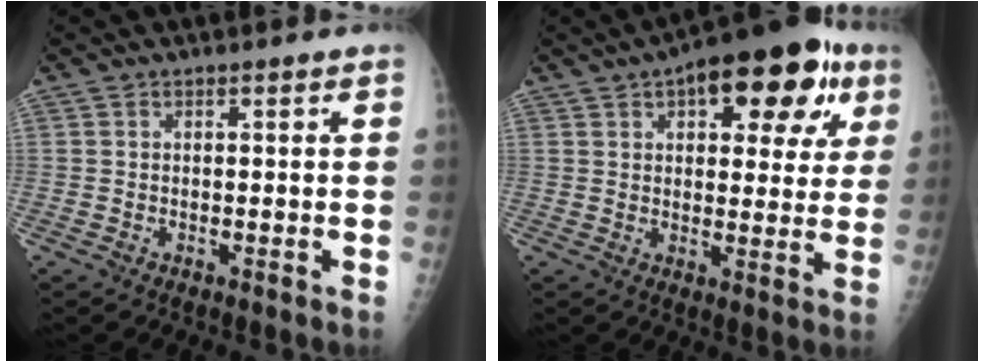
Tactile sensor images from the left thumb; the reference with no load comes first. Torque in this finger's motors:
{"motor_torque": [0.33, 0.51, 0.15, -0.23, 0.26]}